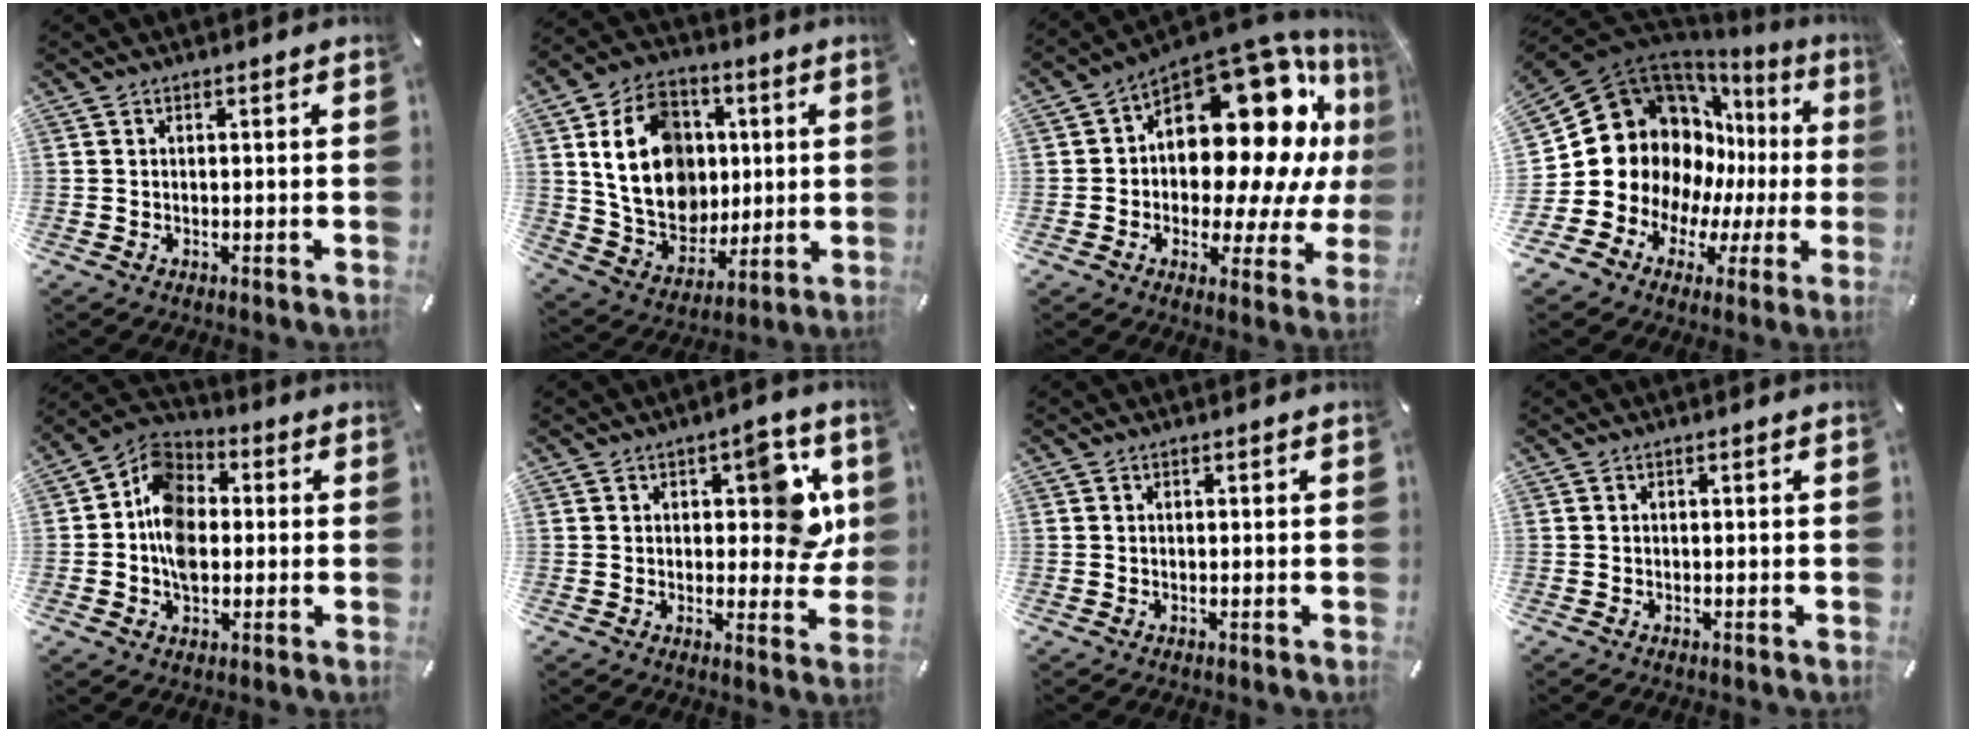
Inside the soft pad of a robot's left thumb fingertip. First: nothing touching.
{"total": 18.8, "force": [2.7, 15.3, 10.5], "torque": [-0.196, 0.001, 0.056]}
{"total": 22.3, "force": [8.1, 12.7, 16.4], "torque": [-0.228, -0.085, 0.138]}
{"total": 20.8, "force": [4.7, 17.3, 10.5], "torque": [-0.184, -0.056, 0.120]}
{"total": 11.1, "force": [-1.0, 8.6, 7.0], "torque": [-0.144, 0.009, -0.022]}
{"total": 11.4, "force": [3.3, 6.3, 9.0], "torque": [-0.102, -0.006, 0.050]}
{"total": 0.0}
{"total": 0.0}